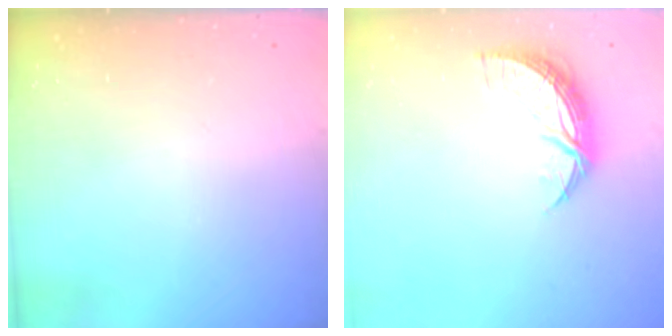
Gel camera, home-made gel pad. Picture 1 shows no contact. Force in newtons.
{"total": 9.7, "press": 9.7, "slide": 0.4}